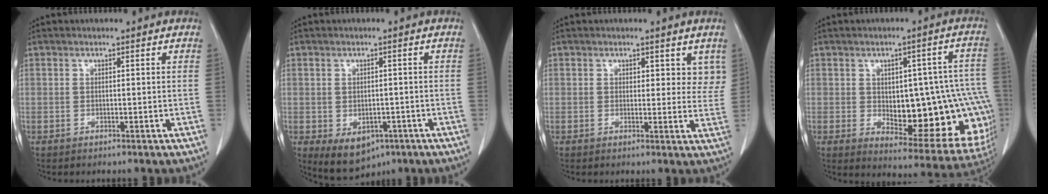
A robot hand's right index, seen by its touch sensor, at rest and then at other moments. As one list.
[{"total": 6.7, "force": [-3.2, 4.5, 3.8], "torque": [-0.058, -0.003, -0.034]}, {"total": 3.8, "force": [2.3, 2.3, 1.9], "torque": [0.002, -0.006, 0.023]}, {"total": 21.2, "force": [-2.7, 8.8, 19.1], "torque": [-0.165, 0.030, -0.001]}]